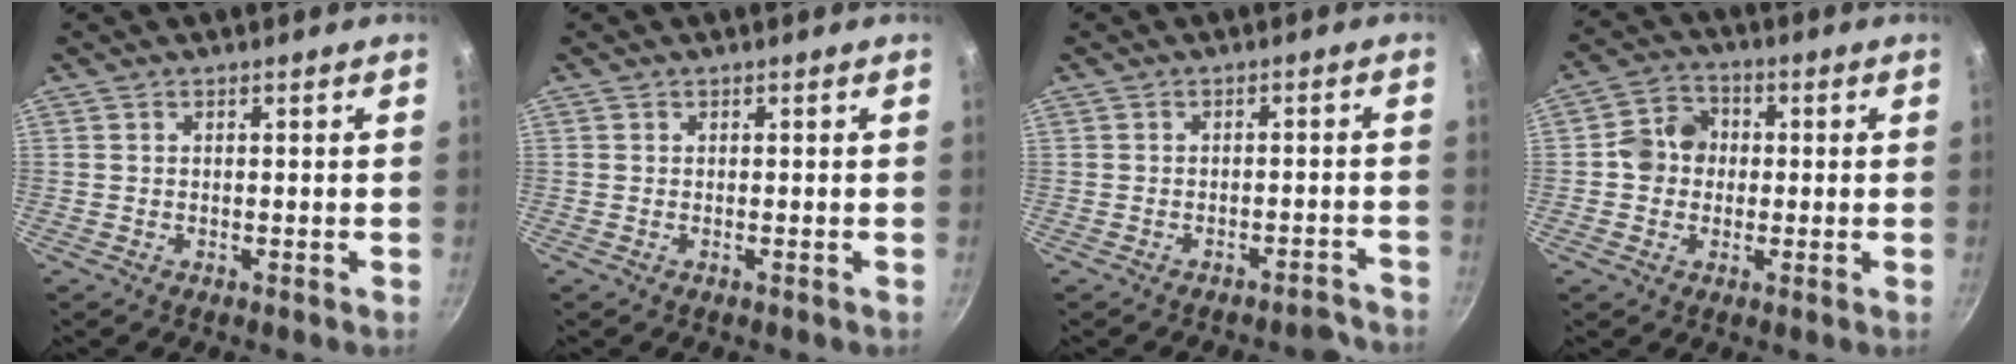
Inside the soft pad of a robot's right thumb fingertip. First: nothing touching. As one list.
[{"total": 0.0}, {"total": 3.9, "force": [-3.5, 1.2, 1.1], "torque": [0.010, 0.049, -0.028]}, {"total": 7.1, "force": [-0.1, 6.3, 3.2], "torque": [-0.021, 0.017, -0.017]}]